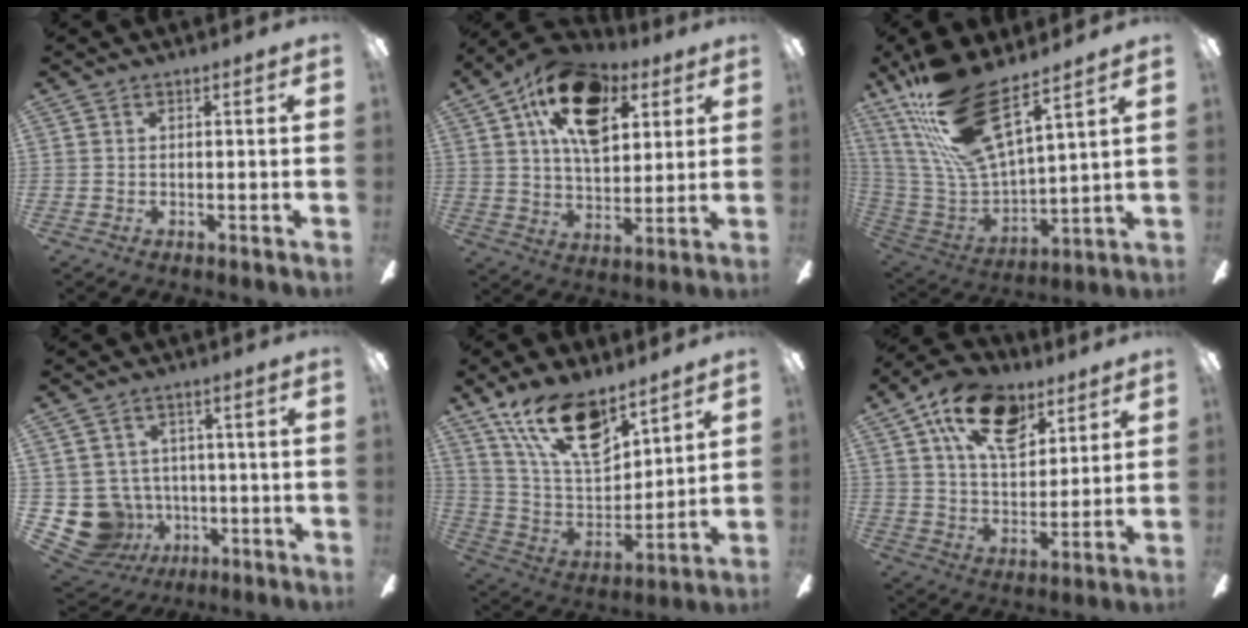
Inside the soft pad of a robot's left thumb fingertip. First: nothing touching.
{"total": 19.7, "force": [9.6, 11.1, 13.1], "torque": [-0.210, -0.024, 0.167]}
{"total": 21.8, "force": [14.6, 6.5, 14.8], "torque": [-0.312, -0.086, 0.256]}
{"total": 10.6, "force": [-2.7, 9.7, 3.4], "torque": [-0.107, 0.008, -0.042]}
{"total": 19.3, "force": [12.8, 8.5, 11.7], "torque": [-0.223, -0.068, 0.228]}
{"total": 18.4, "force": [10.2, 10.1, 11.4], "torque": [-0.181, -0.034, 0.180]}